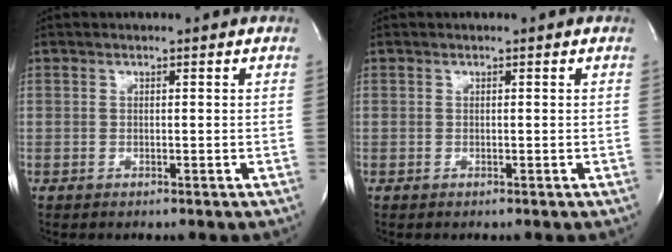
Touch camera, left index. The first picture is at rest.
{"total": 0.0}